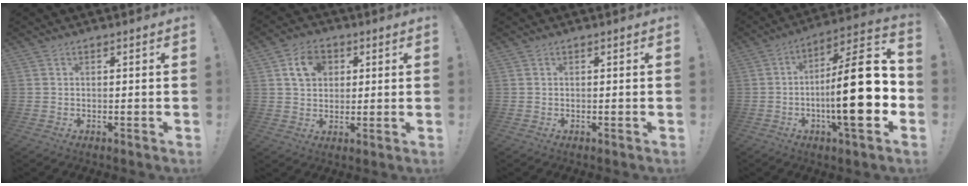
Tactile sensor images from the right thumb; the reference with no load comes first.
{"total": 8.5, "force": [3.3, 6.3, 4.6], "torque": [-0.078, 0.005, 0.064]}
{"total": 0.0}
{"total": 23.4, "force": [-3.3, 5.0, 22.6], "torque": [-0.364, 0.005, -0.059]}